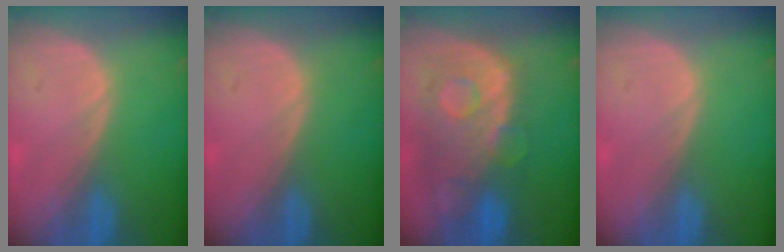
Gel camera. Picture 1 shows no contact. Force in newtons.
{"total": 0.0}
{"total": 11.5, "press": 9.8, "slide": 6.0}
{"total": 0.0}